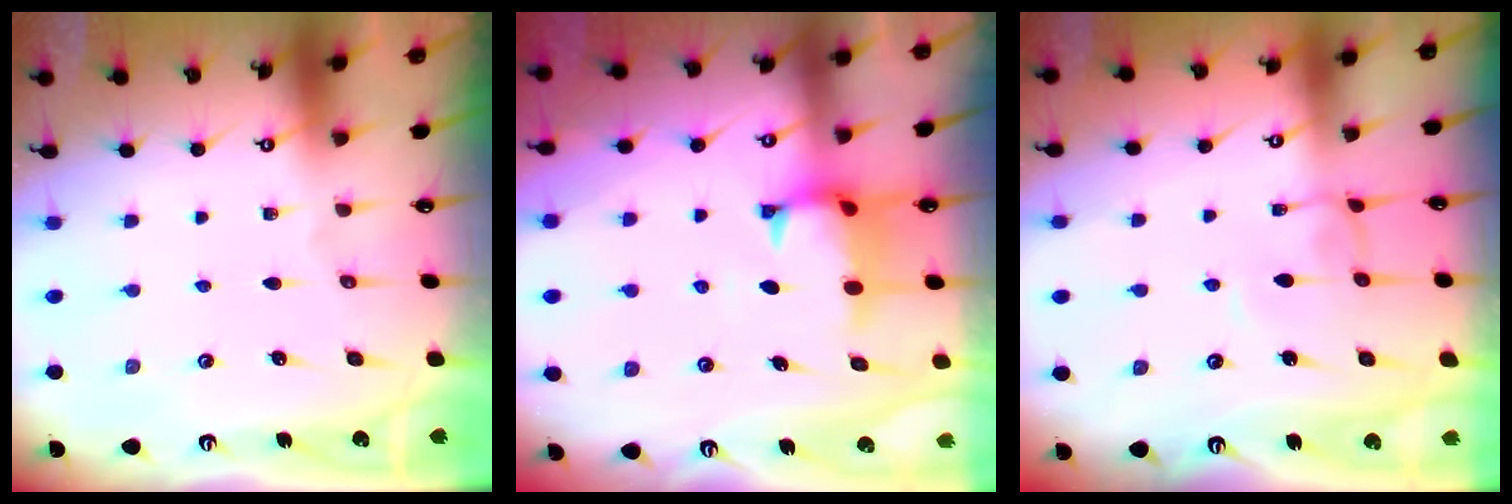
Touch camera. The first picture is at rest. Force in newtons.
{"total": 1.3, "press": 1.0, "slide": 0.8}
{"total": 1.4, "press": 1.4, "slide": 0.4}